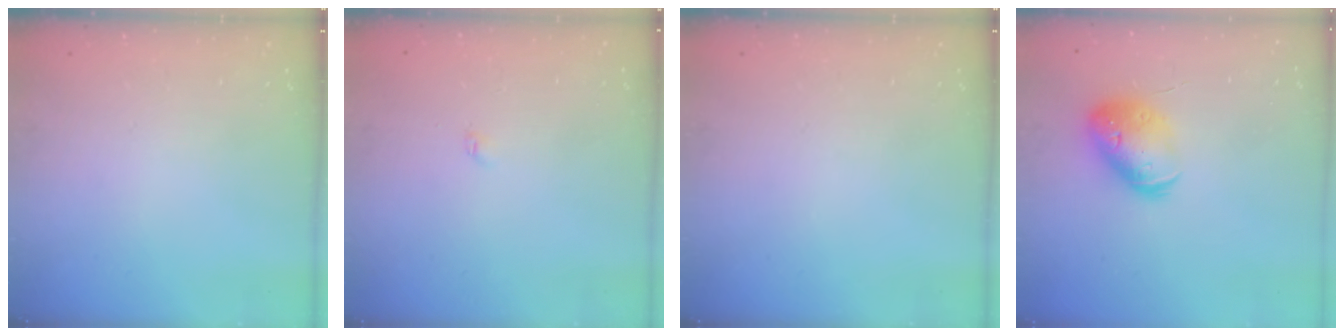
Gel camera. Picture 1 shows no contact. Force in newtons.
{"total": 2.1, "press": 2.0, "slide": 0.3}
{"total": 0.0}
{"total": 15.1, "press": 15.0, "slide": 1.6}